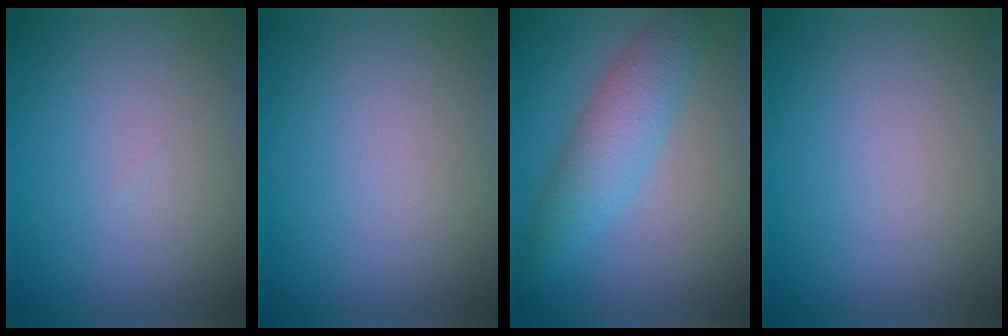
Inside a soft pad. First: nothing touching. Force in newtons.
{"total": 0.0}
{"total": 4.6, "press": 4.6, "slide": 0.1}
{"total": 0.0}